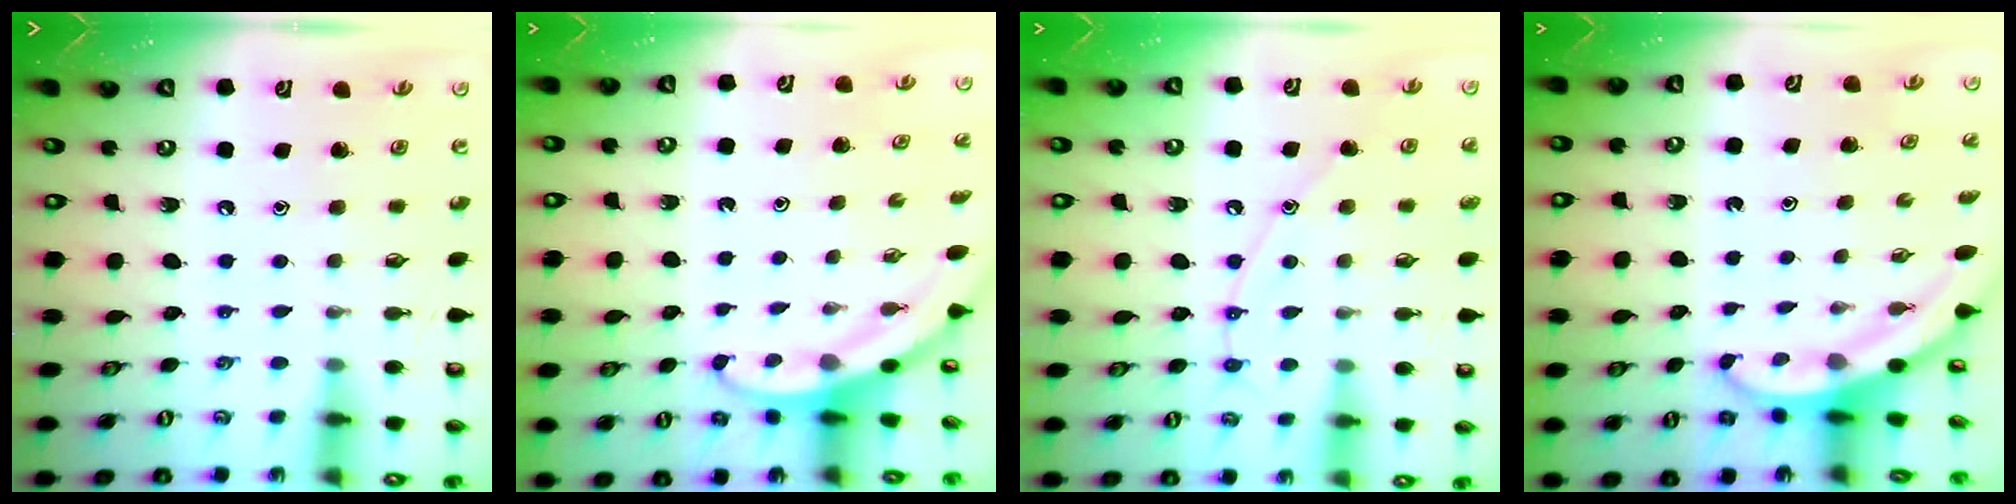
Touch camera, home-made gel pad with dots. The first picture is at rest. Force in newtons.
{"total": 2.9, "press": 2.9, "slide": 0.1}
{"total": 9.0, "press": 9.0, "slide": 0.6}
{"total": 3.5, "press": 3.5, "slide": 0.1}